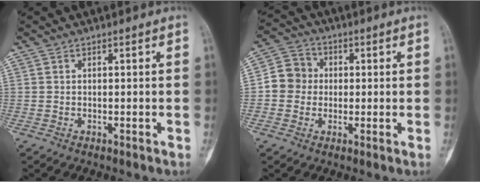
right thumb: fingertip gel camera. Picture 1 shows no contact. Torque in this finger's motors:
{"motor_torque": [0.58, 1.12, 0.65, 0.21, 0.09]}